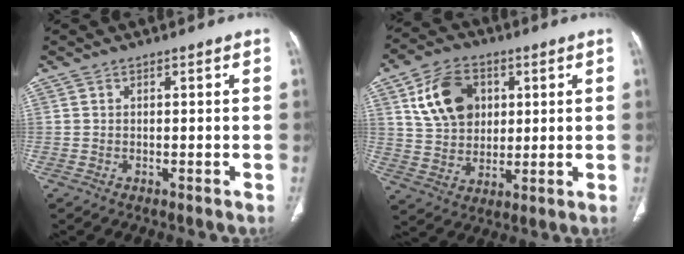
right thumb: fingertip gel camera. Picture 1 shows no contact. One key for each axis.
{"total": 13.0, "fx": 4.3, "fy": 9.7, "fz": 7.5, "tx": -0.105, "ty": -0.004, "tz": 0.079}